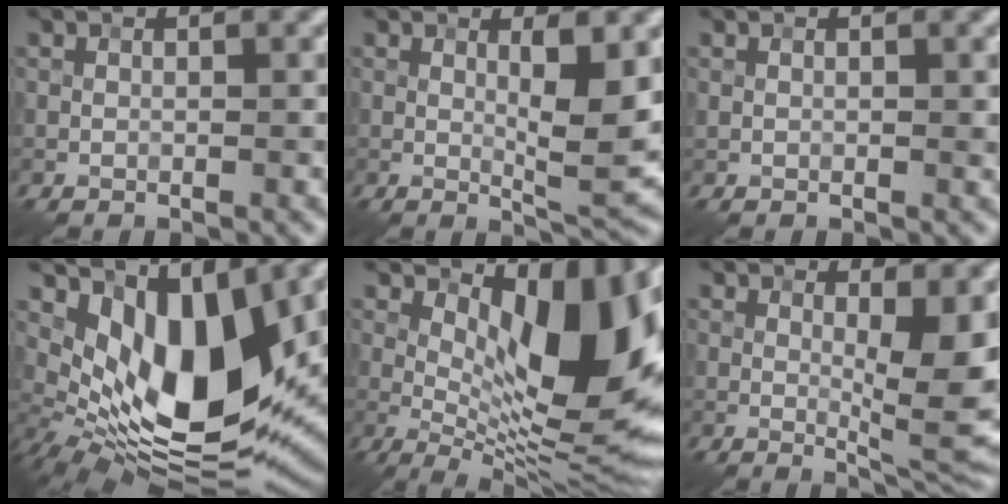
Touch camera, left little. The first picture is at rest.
{"total": 4.9, "force": [0.7, 1.0, 4.7], "torque": [-0.074, -0.015, 0.017]}
{"total": 0.6, "force": [0.4, 0.2, 0.4], "torque": [-0.004, -0.002, 0.006]}
{"total": 11.9, "force": [3.0, 5.8, 9.9], "torque": [-0.165, -0.022, 0.065]}
{"total": 12.7, "force": [2.8, 5.1, 11.3], "torque": [-0.150, 0.000, 0.047]}
{"total": 7.8, "force": [0.9, 2.1, 7.5], "torque": [-0.104, -0.012, 0.019]}